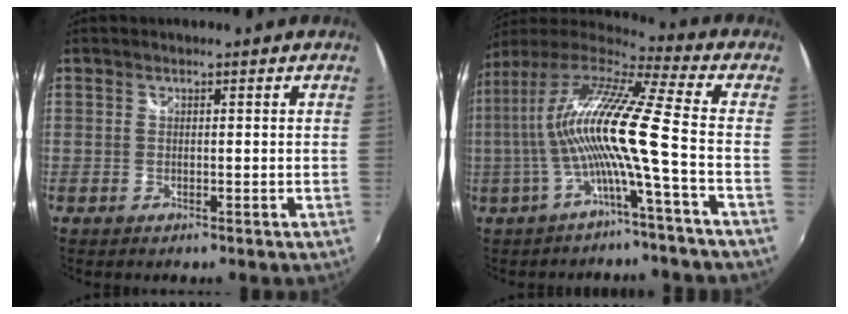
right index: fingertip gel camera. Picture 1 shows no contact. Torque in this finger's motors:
{"motor_torque": [1.75, -0.39, 1.05, 0.21]}